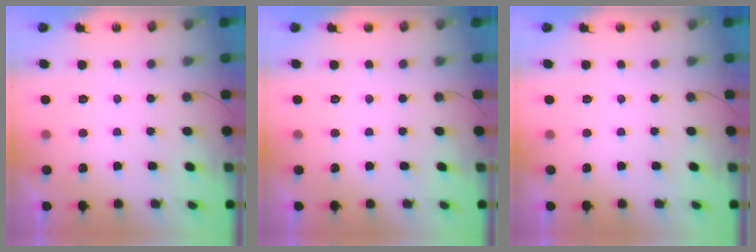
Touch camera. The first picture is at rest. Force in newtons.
{"total": 0.0}
{"total": 0.0}